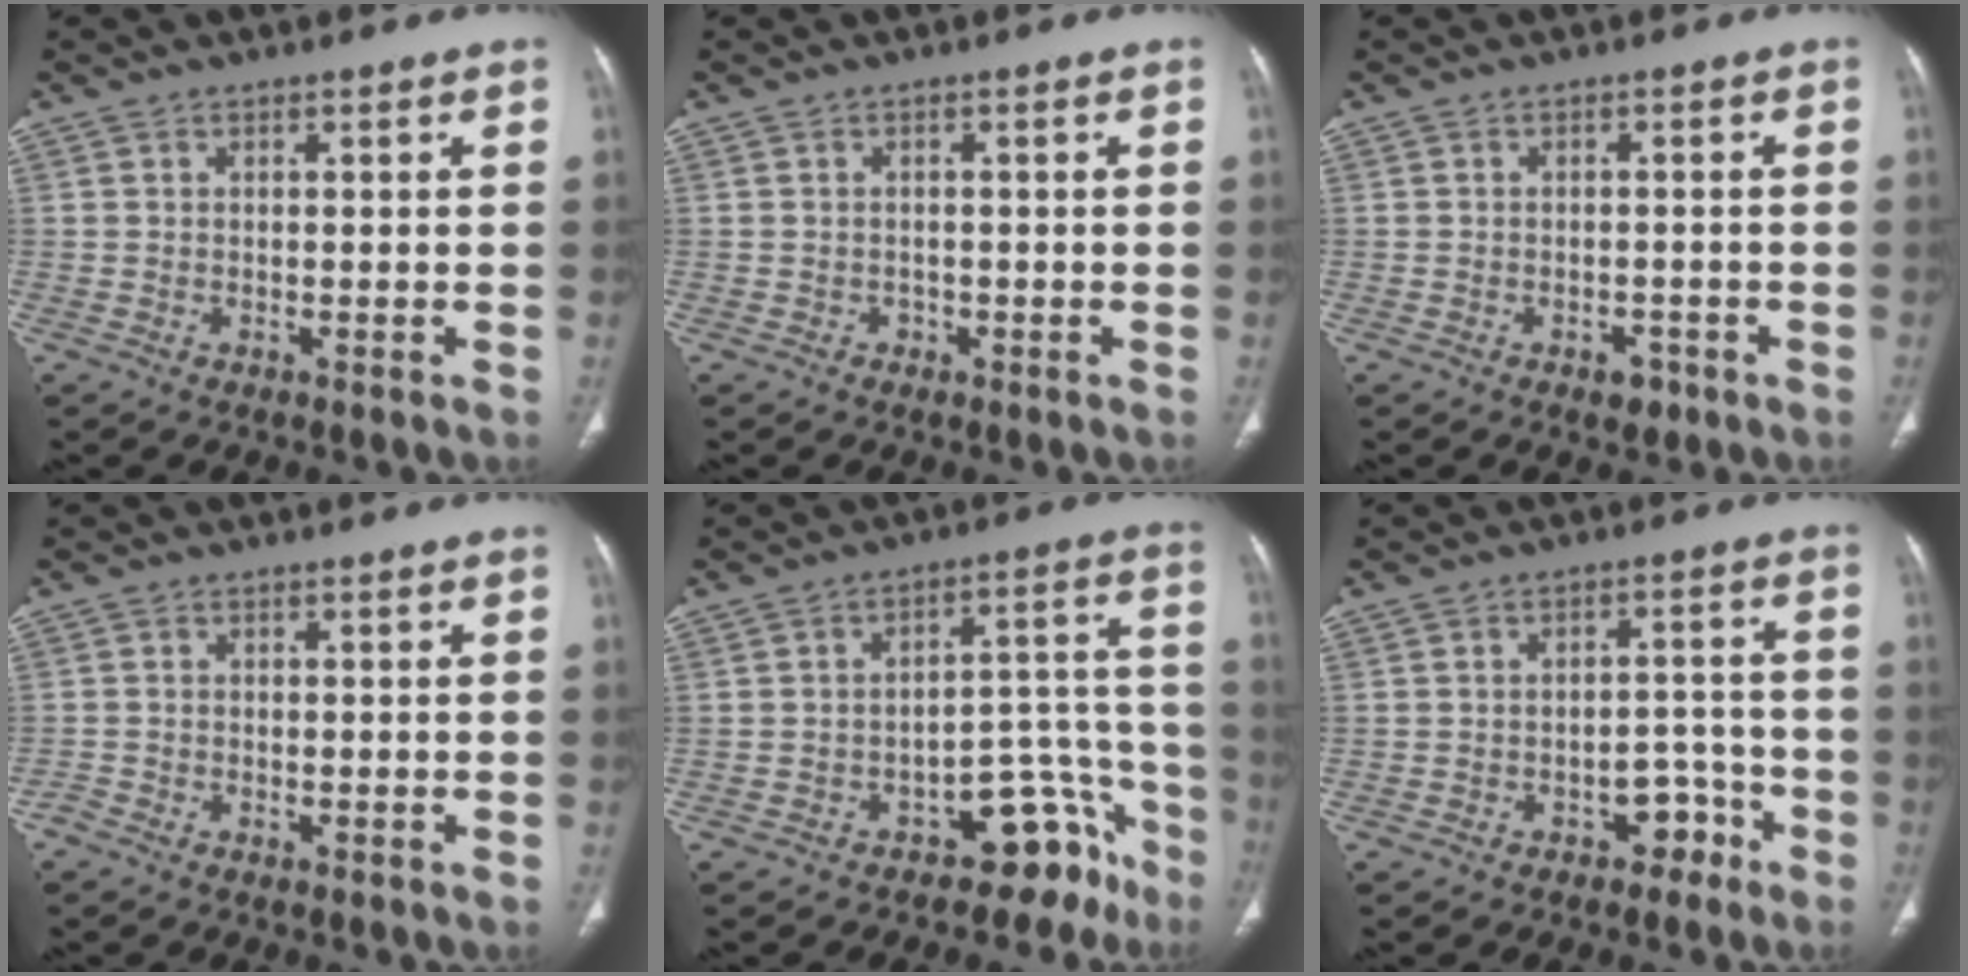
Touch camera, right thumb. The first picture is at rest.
{"total": 0.9, "force": [-0.5, 0.8, 0.1], "torque": [0.002, 0.004, -0.010]}
{"total": 2.5, "force": [-1.5, 1.6, 1.2], "torque": [-0.007, 0.005, -0.015]}
{"total": 1.2, "force": [-1.1, 0.5, 0.4], "torque": [-0.012, -0.002, -0.025]}
{"total": 11.0, "force": [-7.8, 5.8, 5.1], "torque": [-0.008, 0.120, -0.112]}
{"total": 5.5, "force": [-3.3, 3.6, 2.5], "torque": [-0.007, 0.046, -0.043]}